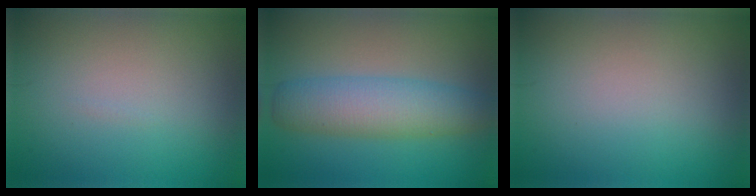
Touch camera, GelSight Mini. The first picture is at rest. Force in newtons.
{"total": 5.6, "press": 5.6, "slide": 0.2}
{"total": 0.0}